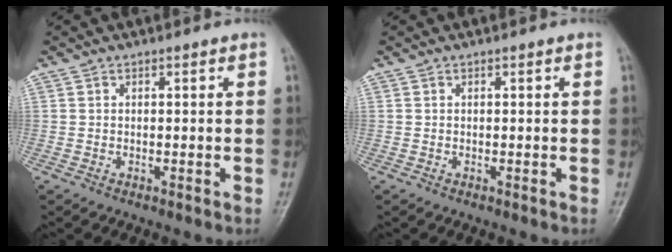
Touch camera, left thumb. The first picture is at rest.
{"total": 0.0}